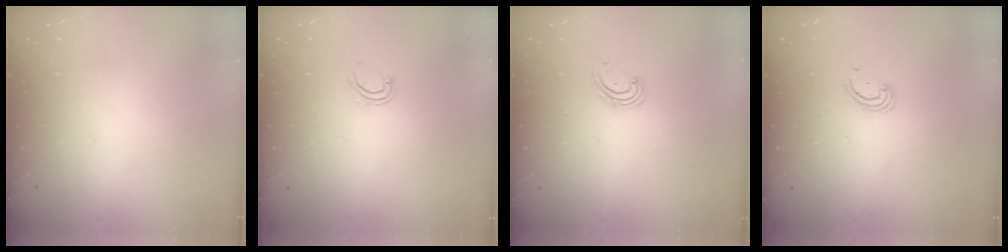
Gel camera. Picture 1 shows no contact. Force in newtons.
{"total": 3.9, "press": 3.9, "slide": 0.4}
{"total": 2.5, "press": 2.4, "slide": 0.4}
{"total": 3.0, "press": 3.0, "slide": 0.3}